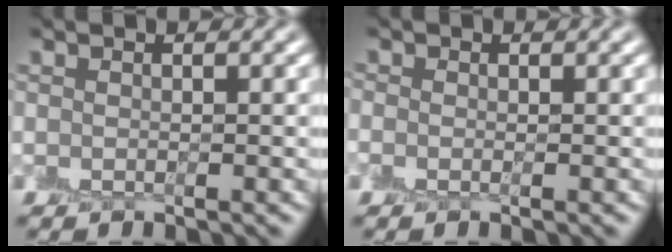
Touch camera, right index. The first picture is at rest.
{"total": 0.7, "force": [-0.3, 0.6, 0.2], "torque": [-0.003, -0.002, -0.007]}